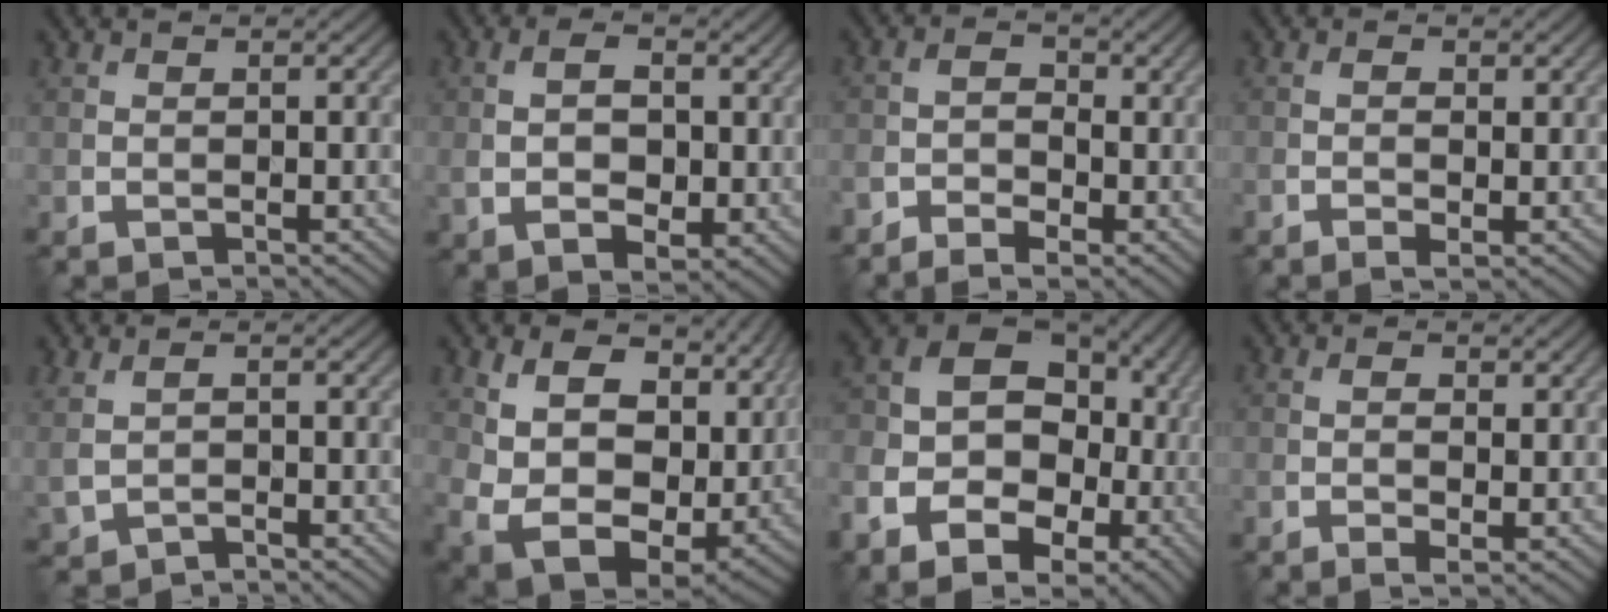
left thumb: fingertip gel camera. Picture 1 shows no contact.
{"total": 5.9, "force": [0.3, 3.4, 4.9], "torque": [-0.095, -0.004, 0.005]}
{"total": 3.7, "force": [-2.2, 1.8, 2.4], "torque": [-0.043, 0.003, -0.047]}
{"total": 2.1, "force": [-0.4, 0.8, 1.9], "torque": [-0.037, -0.002, -0.008]}
{"total": 2.1, "force": [0.0, 1.2, 1.8], "torque": [-0.053, -0.005, 0.004]}
{"total": 15.2, "force": [4.4, 10.2, 10.4], "torque": [-0.229, -0.022, 0.097]}
{"total": 16.0, "force": [-5.7, 11.8, 9.2], "torque": [-0.153, -0.027, -0.096]}
{"total": 2.4, "force": [-0.2, 0.8, 2.2], "torque": [-0.047, -0.003, -0.005]}